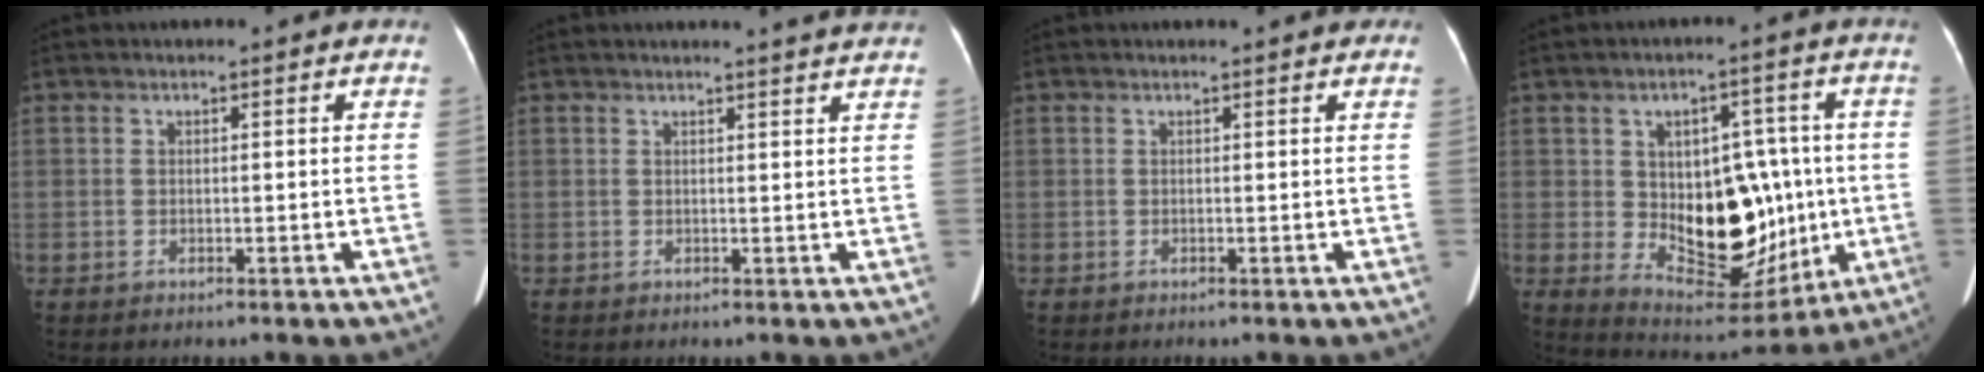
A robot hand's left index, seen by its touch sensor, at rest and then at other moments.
{"total": 4.8, "force": [4.5, -0.3, 1.5], "torque": [-0.021, 0.001, 0.036]}
{"total": 2.8, "force": [2.4, 0.6, 1.3], "torque": [-0.016, 0.010, 0.018]}
{"total": 15.4, "force": [-0.5, 8.9, 12.5], "torque": [-0.181, 0.017, 0.017]}